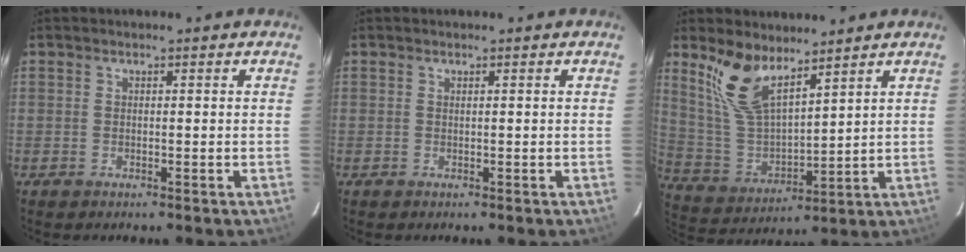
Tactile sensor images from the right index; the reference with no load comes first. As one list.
[{"total": 0.0}, {"total": 11.9, "force": [8.3, 4.6, 7.2], "torque": [-0.151, 0.001, 0.182]}]